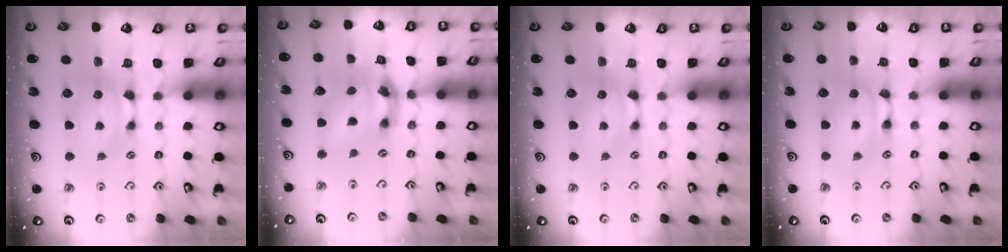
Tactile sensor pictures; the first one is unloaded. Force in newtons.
{"total": 6.6, "press": 6.2, "slide": 2.4}
{"total": 0.0}
{"total": 1.7, "press": 1.7, "slide": 0.1}